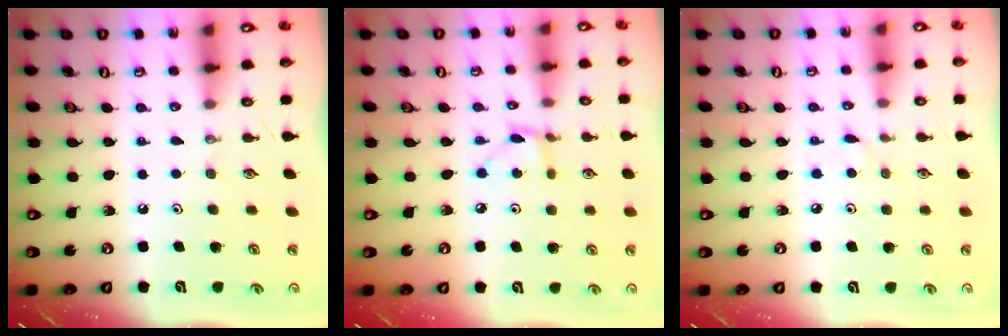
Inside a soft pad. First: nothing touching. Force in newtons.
{"total": 4.5, "press": 4.4, "slide": 0.5}
{"total": 3.0, "press": 3.0, "slide": 0.2}